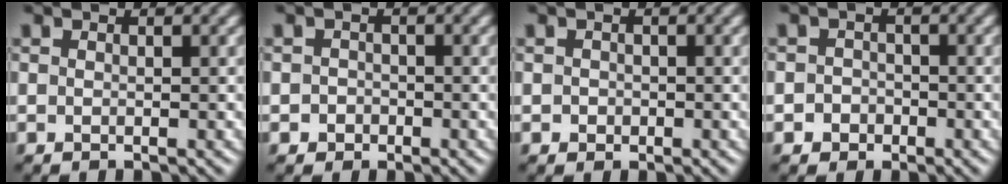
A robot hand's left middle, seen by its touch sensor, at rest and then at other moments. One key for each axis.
{"total": 1.2, "fx": -0.9, "fy": 0.9, "fz": -0.1, "tx": 0.012, "ty": 0.001, "tz": -0.016}
{"total": 0.8, "fx": -0.4, "fy": 0.7, "fz": 0.0, "tx": 0.006, "ty": -0.003, "tz": -0.006}
{"total": 2.0, "fx": -1.3, "fy": 1.5, "fz": 0.0, "tx": 0.022, "ty": 0.008, "tz": -0.027}